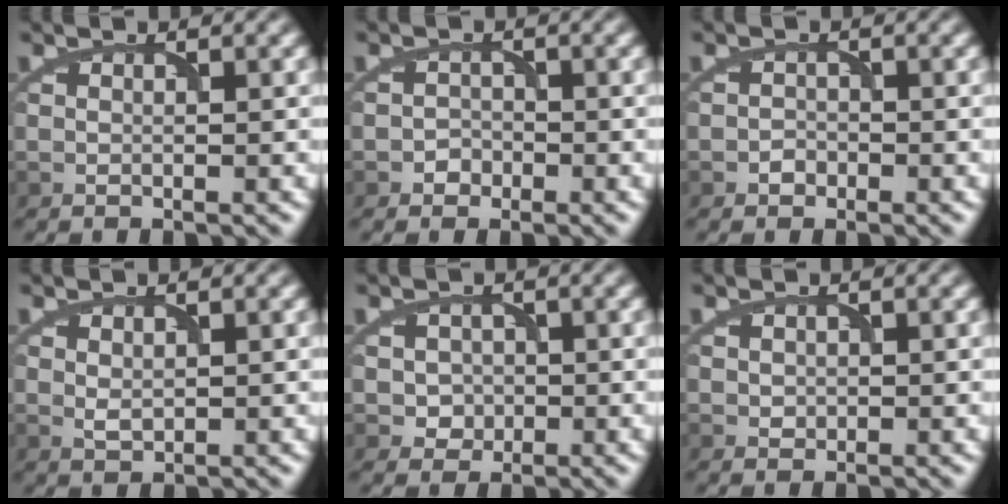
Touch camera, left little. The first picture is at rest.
{"total": 1.2, "force": [-0.7, 1.0, 0.1], "torque": [0.006, 0.004, -0.012]}
{"total": 1.0, "force": [-0.6, 0.8, 0.2], "torque": [0.001, 0.001, -0.011]}
{"total": 1.0, "force": [0.3, 0.7, 0.7], "torque": [-0.019, -0.004, 0.010]}
{"total": 2.1, "force": [-0.2, 2.0, 0.6], "torque": [0.002, 0.000, -0.010]}
{"total": 0.8, "force": [0.1, 0.8, 0.2], "torque": [-0.002, -0.001, 0.003]}